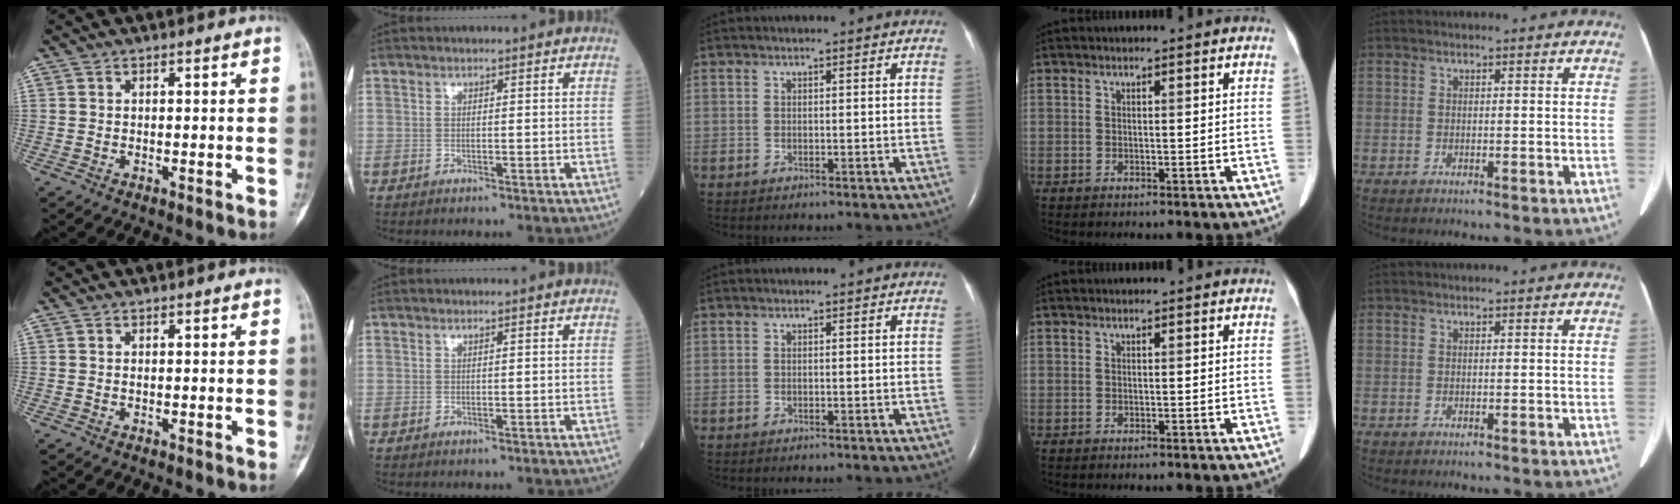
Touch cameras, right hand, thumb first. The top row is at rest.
{}